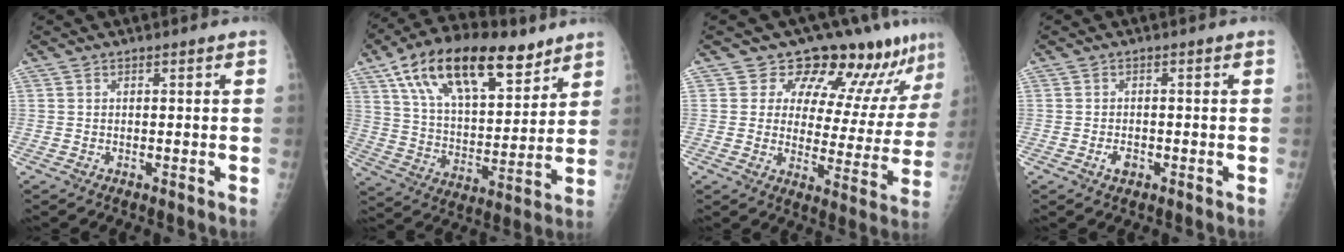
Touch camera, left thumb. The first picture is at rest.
{"total": 23.3, "force": [13.4, 10.9, 15.6], "torque": [-0.240, -0.029, 0.234]}
{"total": 13.9, "force": [12.2, 5.2, 4.3], "torque": [-0.013, -0.083, 0.148]}
{"total": 2.0, "force": [-0.9, 1.3, 1.2], "torque": [-0.018, 0.003, -0.013]}